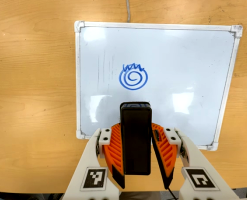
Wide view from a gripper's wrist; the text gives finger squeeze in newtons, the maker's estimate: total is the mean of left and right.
{"total": 6.5, "left": 5.1, "right": 7.8}